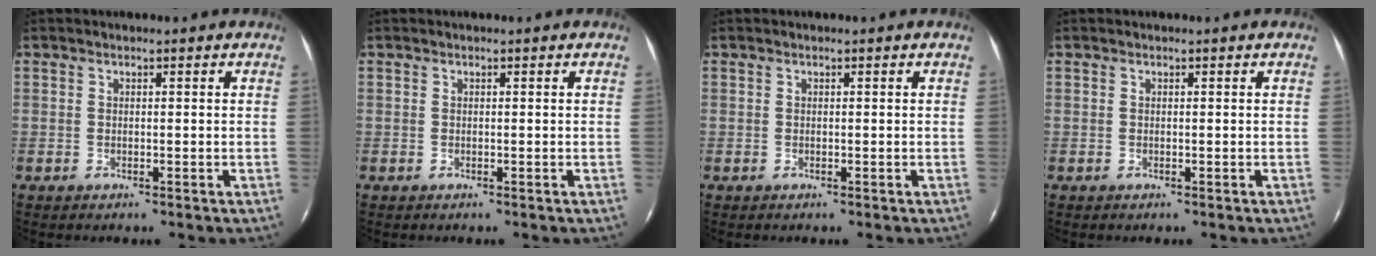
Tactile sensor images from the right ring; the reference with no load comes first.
{"total": 0.0}
{"total": 0.0}
{"total": 0.0}